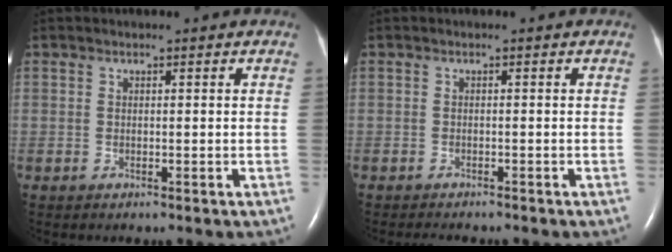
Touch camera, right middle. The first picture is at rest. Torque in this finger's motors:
{"motor_torque": [0.05, -0.05, -0.02, 0.00]}